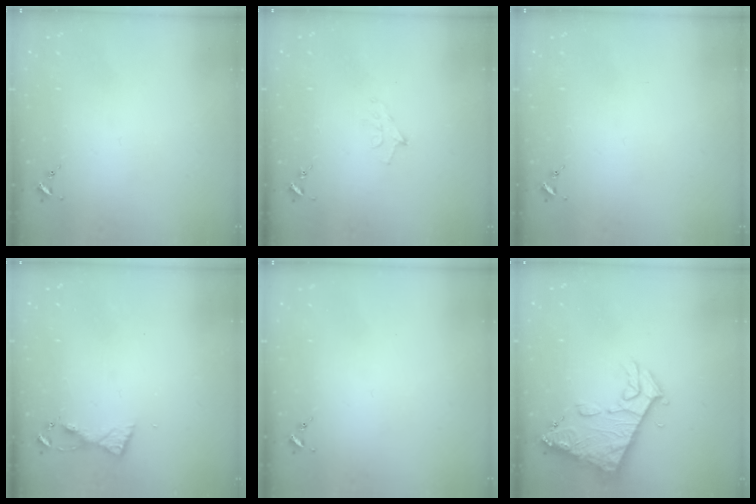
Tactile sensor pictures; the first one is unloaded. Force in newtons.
{"total": 5.4, "press": 5.4, "slide": 0.7}
{"total": 0.0}
{"total": 5.1, "press": 5.1, "slide": 0.5}
{"total": 0.0}
{"total": 13.0, "press": 13.0, "slide": 1.4}